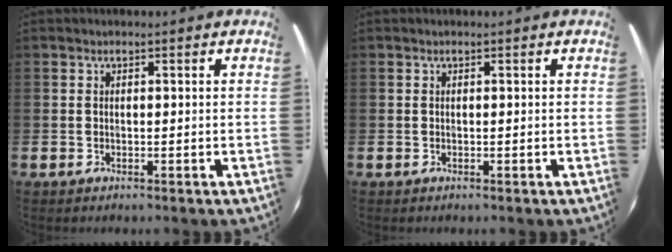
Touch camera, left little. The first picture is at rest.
{"total": 0.0}